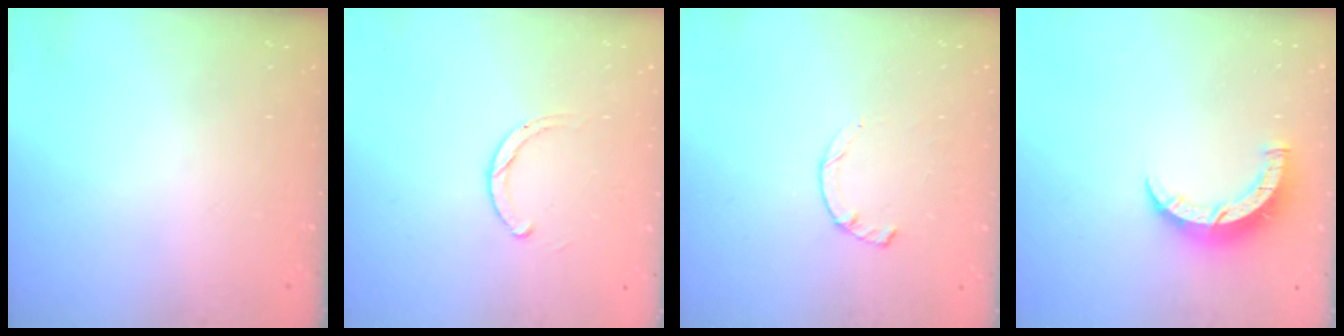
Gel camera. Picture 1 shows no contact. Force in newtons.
{"total": 1.9, "press": 1.9, "slide": 0.2}
{"total": 2.3, "press": 2.3, "slide": 0.4}
{"total": 7.0, "press": 7.0, "slide": 0.4}